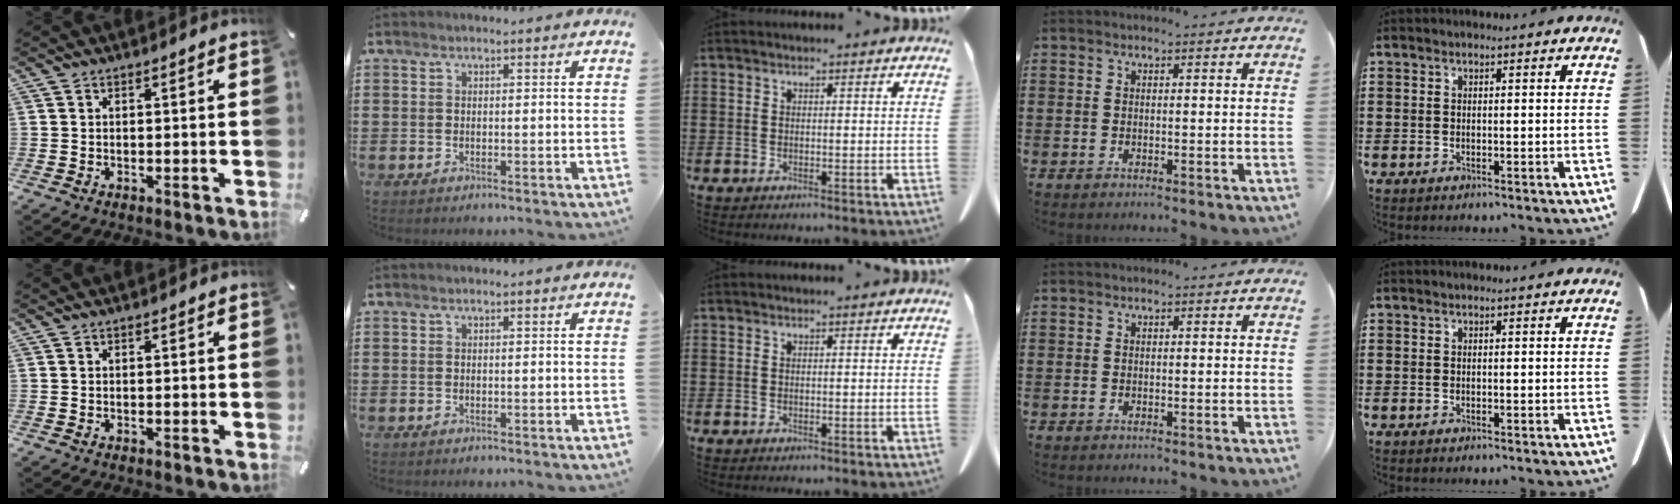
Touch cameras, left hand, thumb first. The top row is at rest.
{}